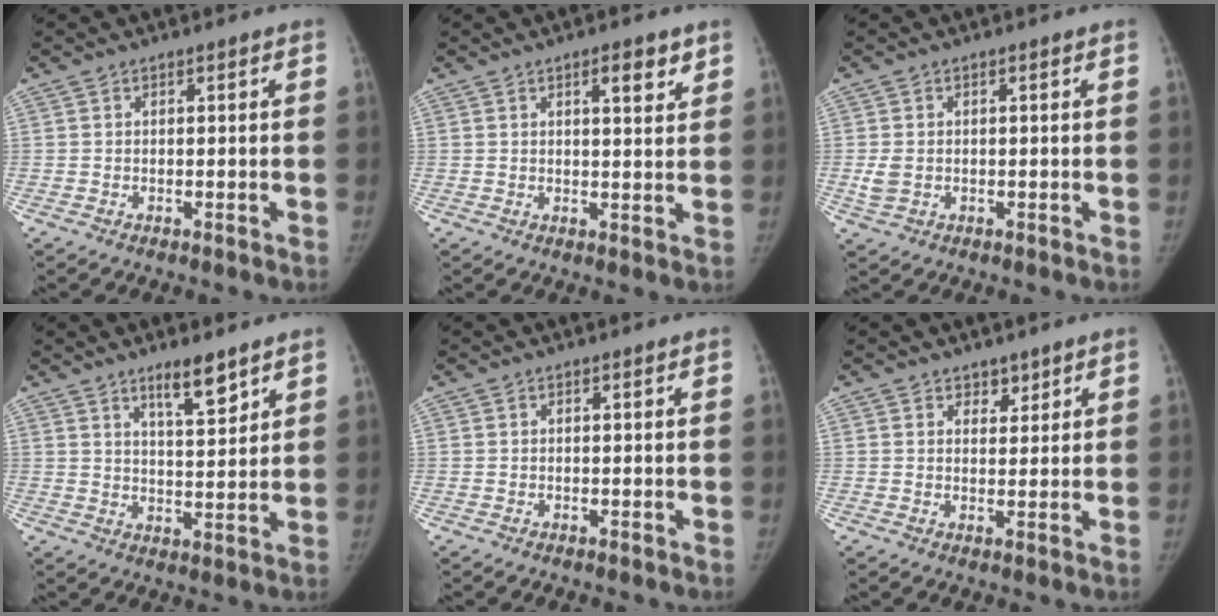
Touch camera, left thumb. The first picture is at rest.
{"total": 4.6, "force": [2.7, 1.4, 3.5], "torque": [-0.039, -0.015, 0.039]}
{"total": 2.8, "force": [-0.3, 2.1, 1.8], "torque": [-0.043, 0.000, -0.004]}
{"total": 6.6, "force": [4.7, 1.4, 4.4], "torque": [-0.058, -0.036, 0.079]}
{"total": 0.0}
{"total": 2.4, "force": [1.9, 1.5, 0.5], "torque": [0.015, -0.011, 0.026]}